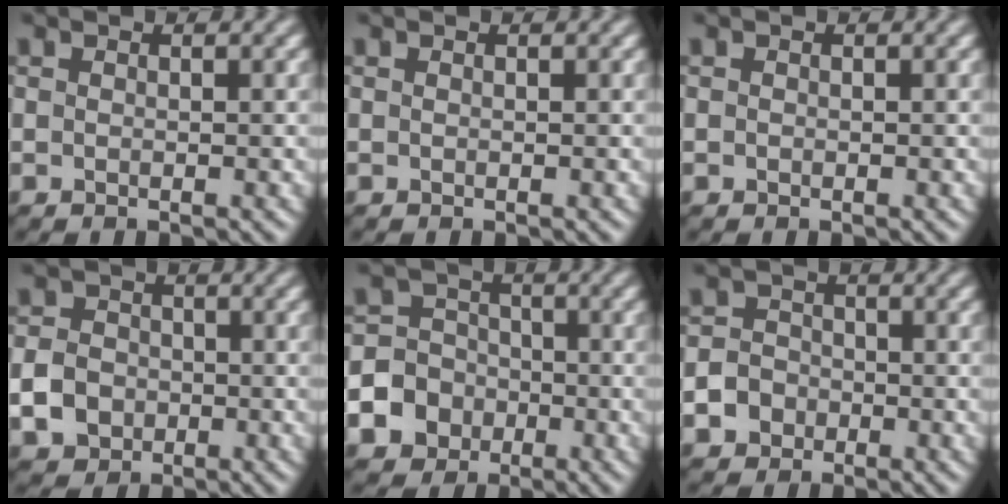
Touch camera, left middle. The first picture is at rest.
{"total": 0.0}
{"total": 0.0}
{"total": 4.0, "force": [-1.5, 3.3, 1.7], "torque": [-0.038, 0.001, -0.034]}
{"total": 8.7, "force": [-3.9, 7.6, 1.3], "torque": [-0.035, -0.019, -0.089]}
{"total": 4.2, "force": [-2.4, 3.4, 0.7], "torque": [0.008, -0.005, -0.058]}